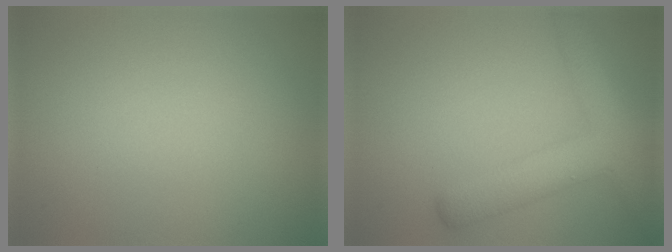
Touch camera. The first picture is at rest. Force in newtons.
{"total": 5.8, "press": 5.8, "slide": 0.3}